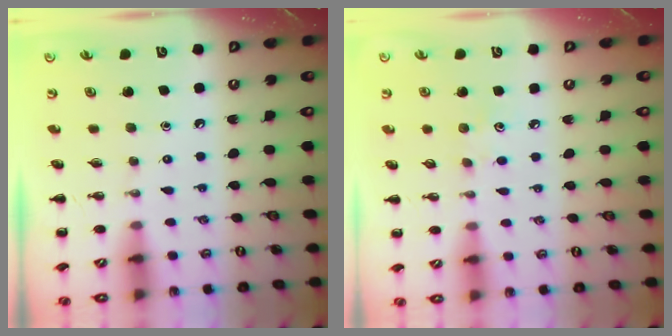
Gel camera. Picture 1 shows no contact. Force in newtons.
{"total": 3.0, "press": 2.9, "slide": 0.8}